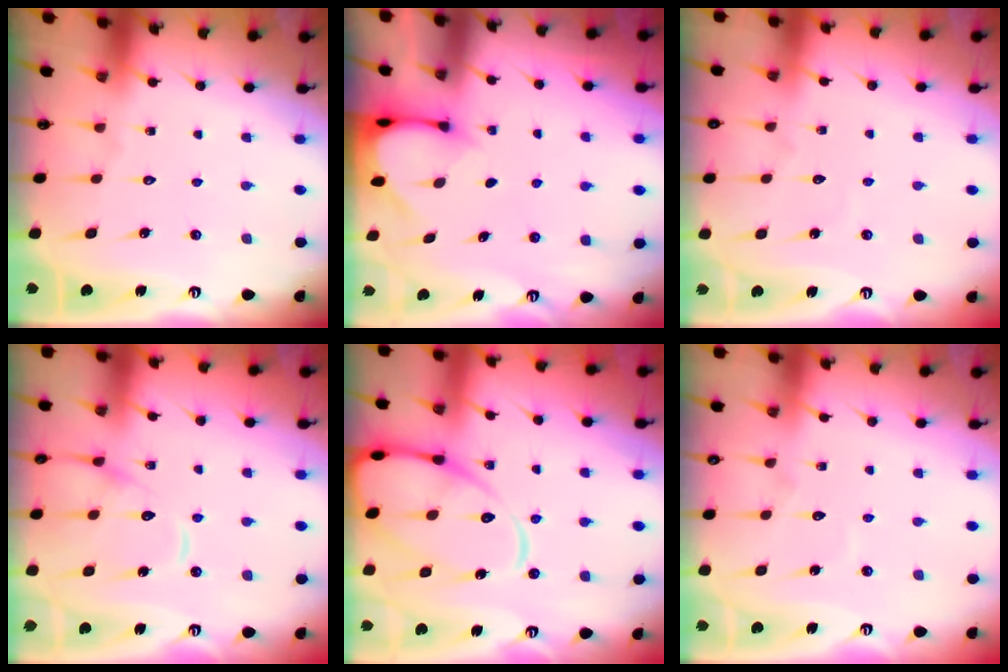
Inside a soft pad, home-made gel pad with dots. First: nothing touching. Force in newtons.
{"total": 3.3, "press": 3.3, "slide": 0.3}
{"total": 2.0, "press": 2.0, "slide": 0.1}
{"total": 12.9, "press": 12.8, "slide": 1.4}
{"total": 15.7, "press": 15.6, "slide": 1.7}
{"total": 3.2, "press": 3.2, "slide": 0.2}